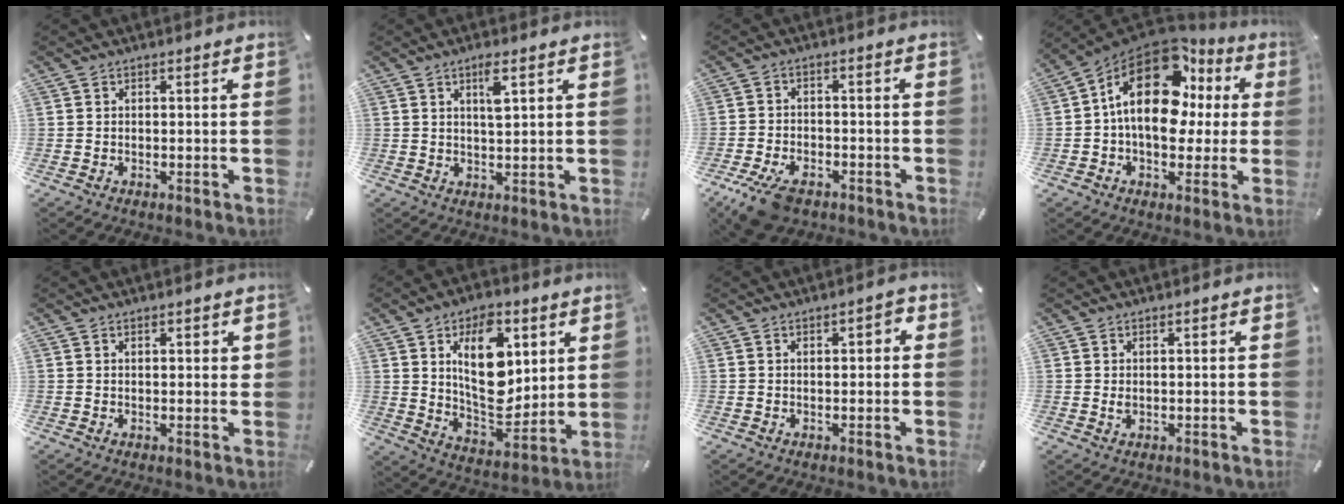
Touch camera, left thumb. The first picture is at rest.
{"total": 4.5, "force": [2.2, 0.9, 3.8], "torque": [-0.067, -0.004, 0.032]}
{"total": 8.2, "force": [-4.8, 4.4, 4.9], "torque": [-0.104, 0.016, -0.085]}
{"total": 20.4, "force": [5.2, 12.9, 14.9], "torque": [-0.256, -0.024, 0.085]}
{"total": 1.5, "force": [1.0, 0.6, 1.0], "torque": [-0.012, -0.003, 0.016]}
{"total": 17.3, "force": [5.9, 10.5, 12.5], "torque": [-0.200, -0.022, 0.099]}
{"total": 2.2, "force": [0.5, 1.2, 1.8], "torque": [-0.029, 0.005, 0.005]}
{"total": 1.2, "force": [0.4, 0.6, 0.9], "torque": [-0.020, 0.001, 0.007]}